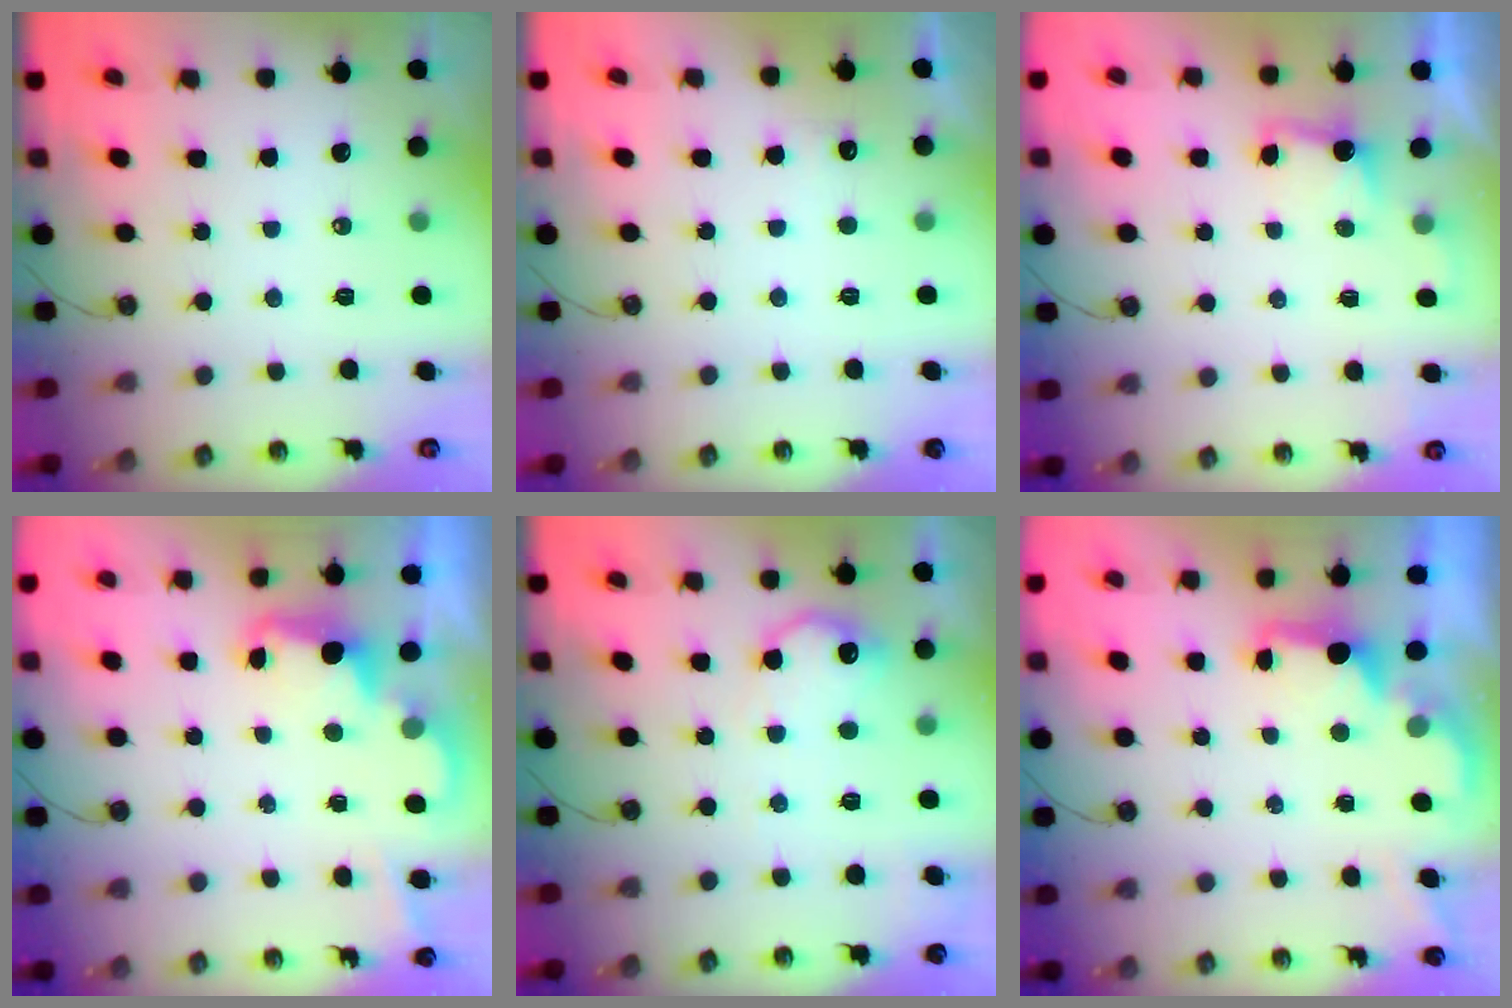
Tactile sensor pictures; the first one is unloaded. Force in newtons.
{"total": 4.6, "press": 4.5, "slide": 1.2}
{"total": 1.4, "press": 1.0, "slide": 0.9}
{"total": 2.4, "press": 2.4, "slide": 0.6}
{"total": 11.1, "press": 11.1, "slide": 0.3}
{"total": 2.1, "press": 1.9, "slide": 0.8}